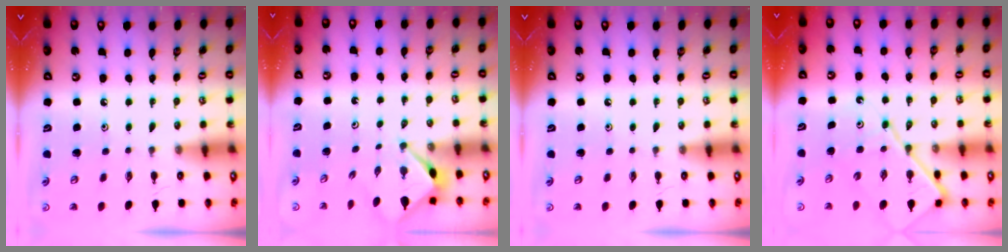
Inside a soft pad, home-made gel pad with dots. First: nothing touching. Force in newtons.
{"total": 3.0, "press": 3.0, "slide": 0.2}
{"total": 0.0}
{"total": 10.4, "press": 10.3, "slide": 1.0}